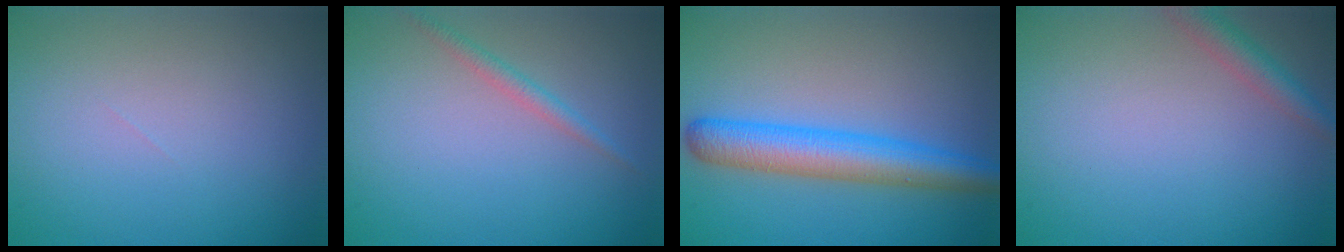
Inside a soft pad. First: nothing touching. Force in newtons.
{"total": 1.3, "press": 1.3, "slide": 0.0}
{"total": 5.7, "press": 5.7, "slide": 0.1}
{"total": 2.3, "press": 2.3, "slide": 0.1}